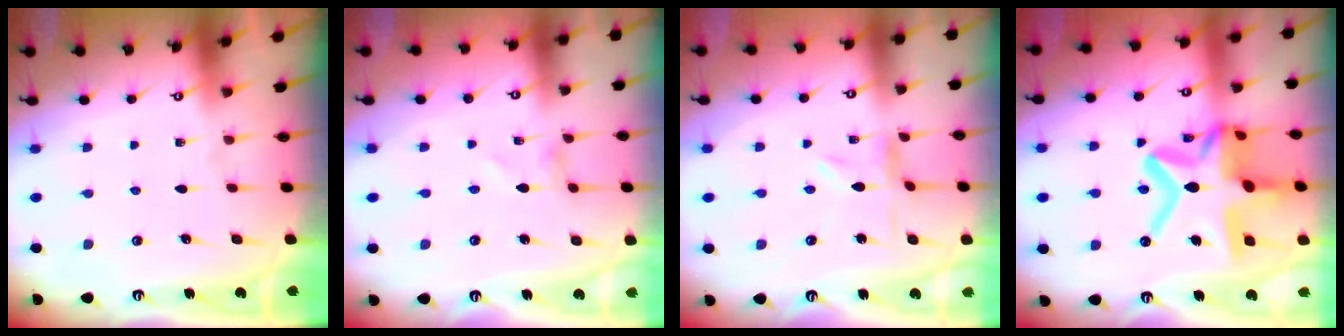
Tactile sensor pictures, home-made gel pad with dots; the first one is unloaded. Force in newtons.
{"total": 1.0, "press": 1.0, "slide": 0.1}
{"total": 0.5, "press": 0.4, "slide": 0.3}
{"total": 22.6, "press": 22.5, "slide": 2.1}